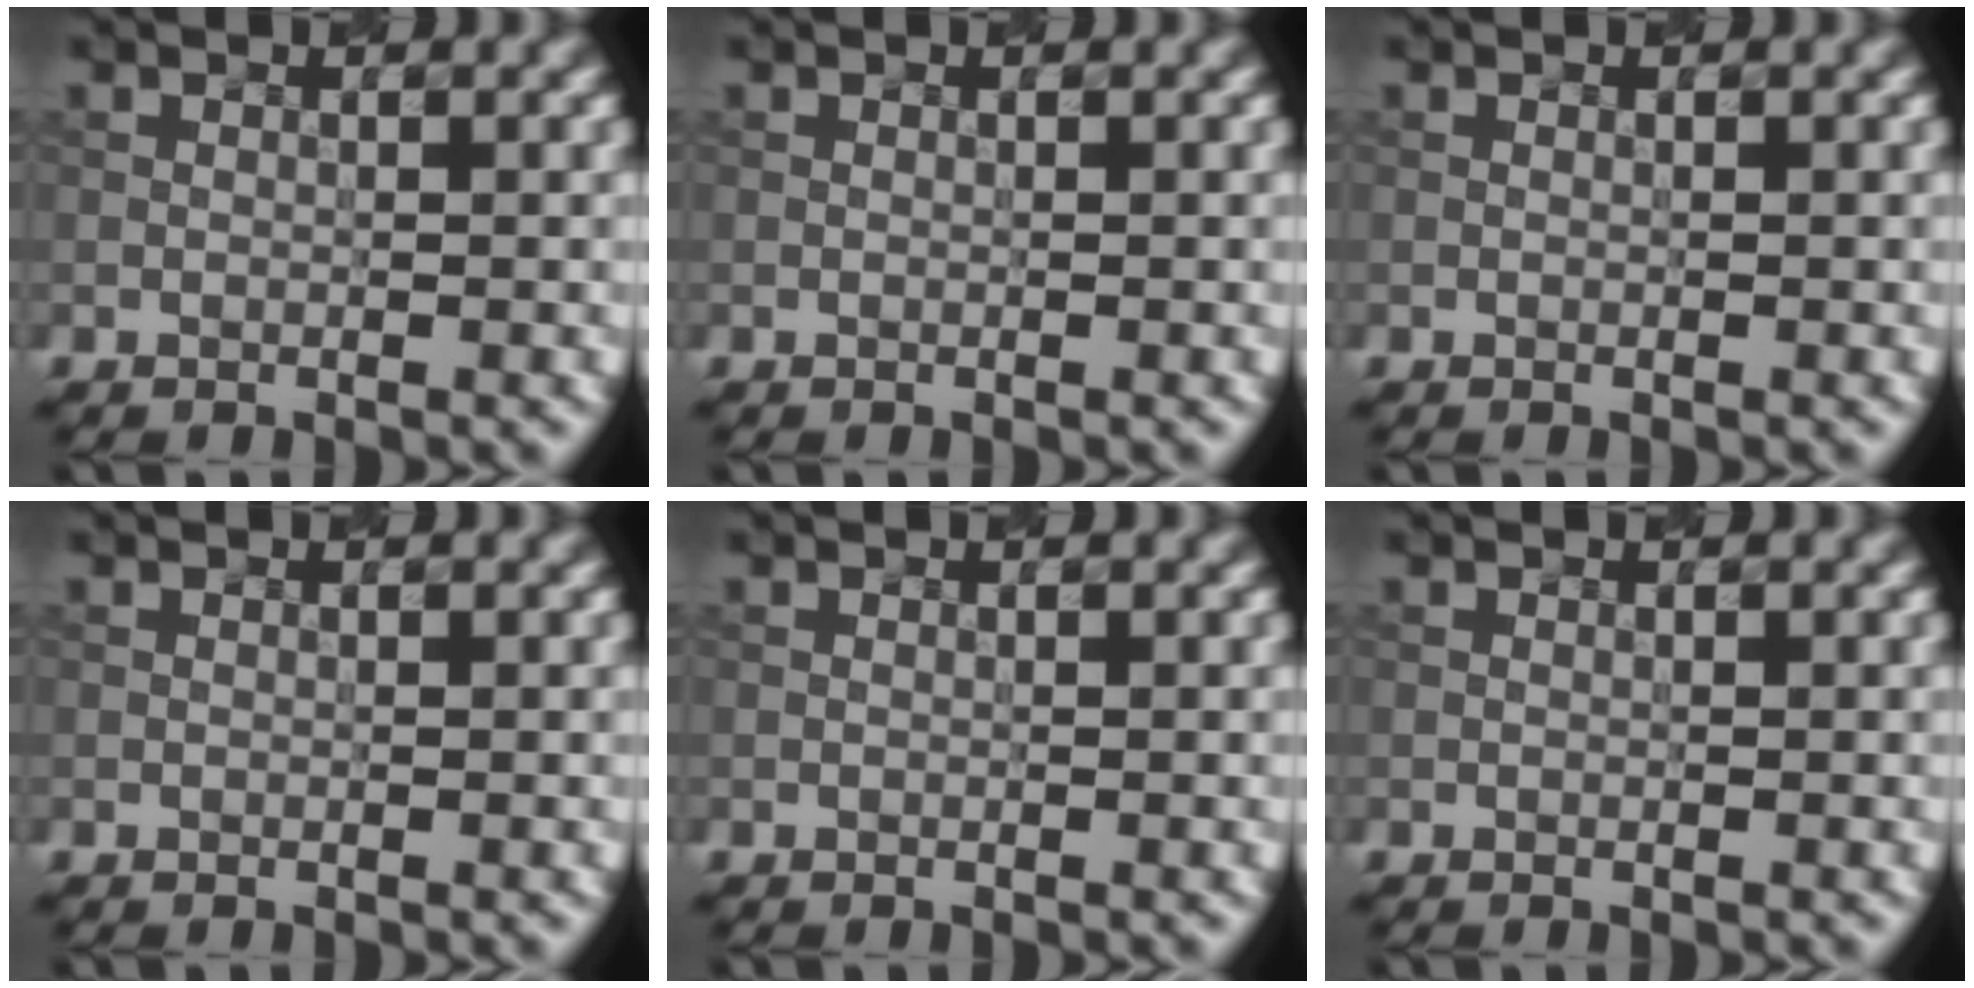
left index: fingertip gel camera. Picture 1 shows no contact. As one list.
[{"total": 0.0}, {"total": 0.0}, {"total": 0.0}, {"total": 0.0}, {"total": 0.0}]